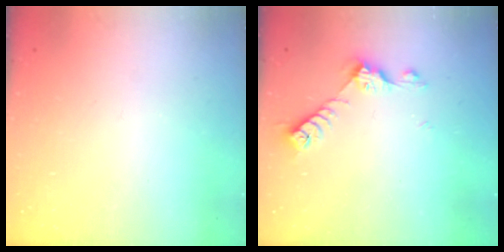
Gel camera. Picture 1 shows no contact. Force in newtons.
{"total": 7.2, "press": 7.2, "slide": 0.9}